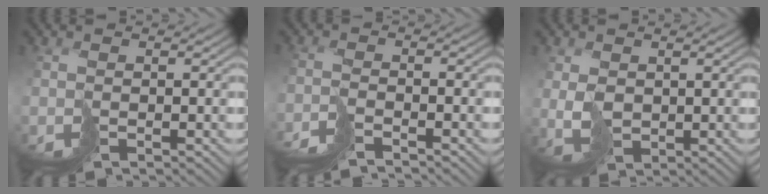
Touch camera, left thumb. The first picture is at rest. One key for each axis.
{"total": 3.1, "fx": -2.8, "fy": 0.6, "fz": 1.4, "tx": -0.031, "ty": -0.006, "tz": -0.062}
{"total": 2.4, "fx": 1.0, "fy": 2.0, "fz": 0.9, "tx": -0.037, "ty": -0.003, "tz": 0.029}